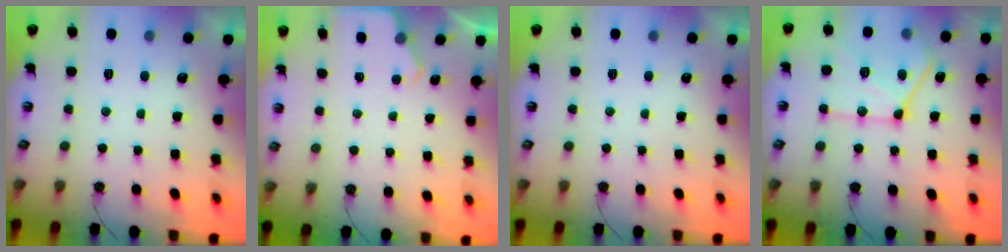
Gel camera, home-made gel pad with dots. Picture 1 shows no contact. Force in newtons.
{"total": 3.3, "press": 3.3, "slide": 0.5}
{"total": 0.0}
{"total": 18.3, "press": 18.2, "slide": 1.7}